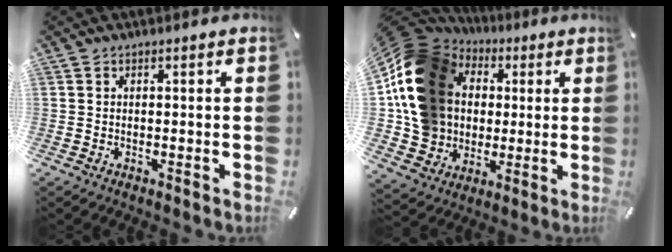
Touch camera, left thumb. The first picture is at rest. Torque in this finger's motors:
{"motor_torque": [2.04, 2.05, 2.69, -0.08, 0.63]}